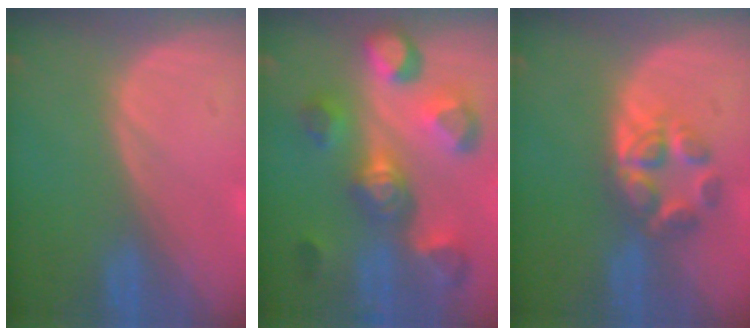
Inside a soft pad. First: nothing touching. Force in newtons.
{"total": 11.1, "press": 10.0, "slide": 4.8}
{"total": 5.9, "press": 5.5, "slide": 2.2}